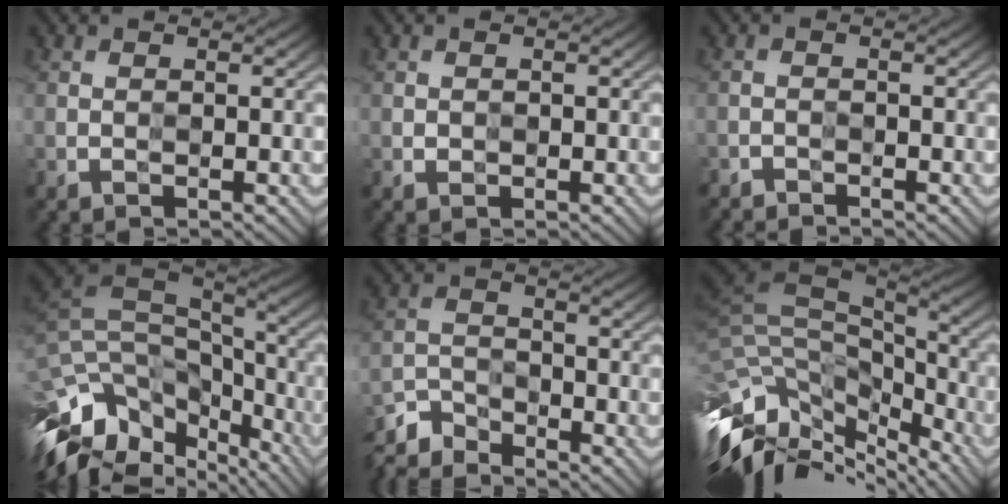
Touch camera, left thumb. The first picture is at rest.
{"total": 0.5, "force": [0.0, 0.5, 0.2], "torque": [-0.002, -0.003, -0.002]}
{"total": 1.7, "force": [-1.7, 0.2, 0.0], "torque": [-0.001, -0.005, -0.036]}
{"total": 14.8, "force": [-8.6, 7.3, 9.6], "torque": [-0.244, -0.017, -0.136]}
{"total": 5.5, "force": [-5.1, 1.6, 1.4], "torque": [-0.034, -0.009, -0.116]}
{"total": 15.1, "force": [-5.3, 8.7, 11.1], "torque": [-0.240, -0.008, -0.049]}